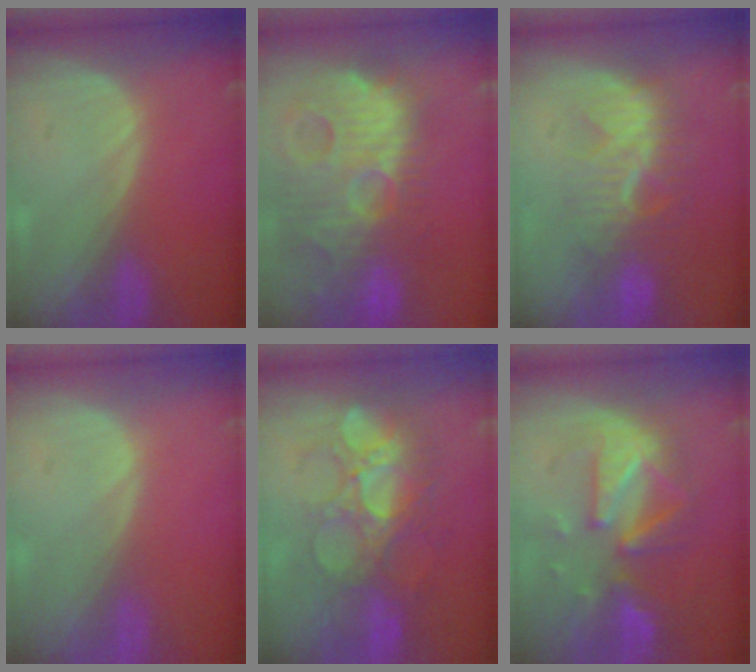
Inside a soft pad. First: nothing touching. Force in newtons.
{"total": 14.8, "press": 12.8, "slide": 7.5}
{"total": 8.6, "press": 8.0, "slide": 2.9}
{"total": 0.0}
{"total": 8.8, "press": 8.6, "slide": 1.6}
{"total": 9.7, "press": 8.8, "slide": 4.0}